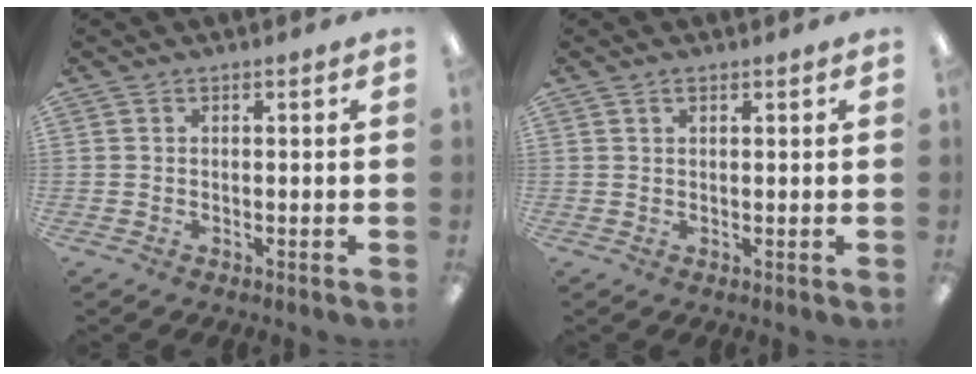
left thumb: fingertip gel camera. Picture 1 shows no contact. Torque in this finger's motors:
{"motor_torque": [-0.17, -0.33, -0.13, -0.16, 0.02]}